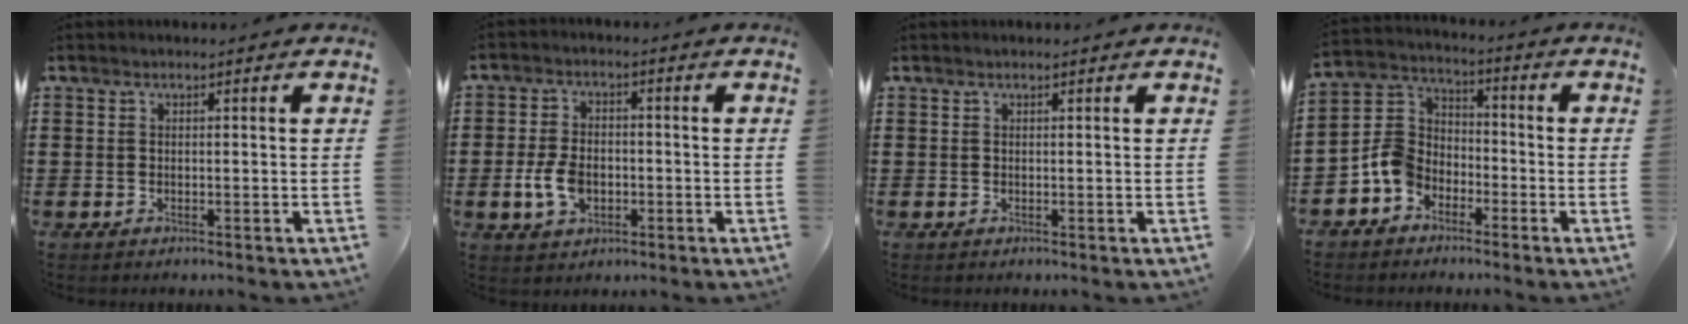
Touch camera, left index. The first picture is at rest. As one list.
[{"total": 6.0, "force": [-1.5, 3.7, 4.5], "torque": [-0.113, -0.002, -0.034]}, {"total": 0.0}, {"total": 6.1, "force": [-3.4, 4.7, 2.0], "torque": [-0.080, 0.010, -0.078]}]